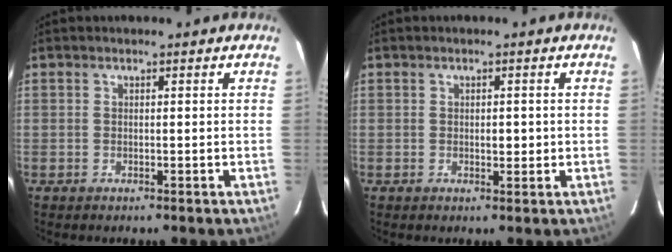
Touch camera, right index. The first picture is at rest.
{"total": 1.6, "force": [0.0, 0.8, 1.3], "torque": [-0.018, 0.000, 0.002]}